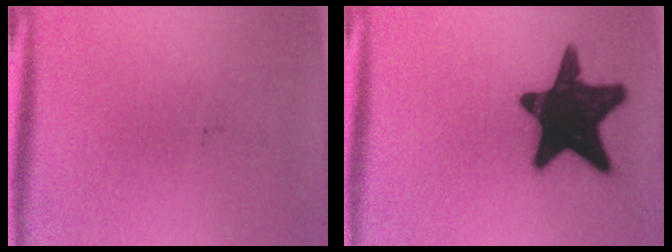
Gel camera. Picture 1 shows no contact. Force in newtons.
{"total": 20.1}